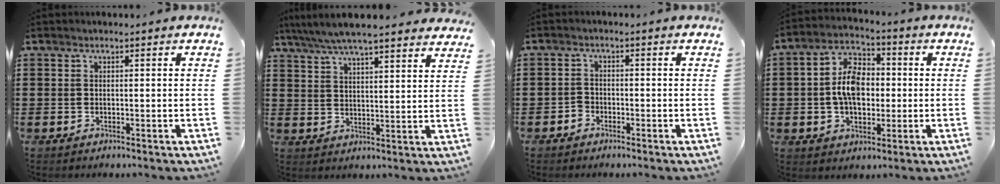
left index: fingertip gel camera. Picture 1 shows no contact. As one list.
[{"total": 6.3, "force": [5.7, 0.3, 2.4], "torque": [-0.068, -0.026, 0.101]}, {"total": 1.6, "force": [-1.2, 1.0, 0.3], "torque": [-0.010, 0.003, -0.027]}, {"total": 8.3, "force": [-0.3, 5.5, 6.3], "torque": [-0.129, 0.013, -0.011]}]